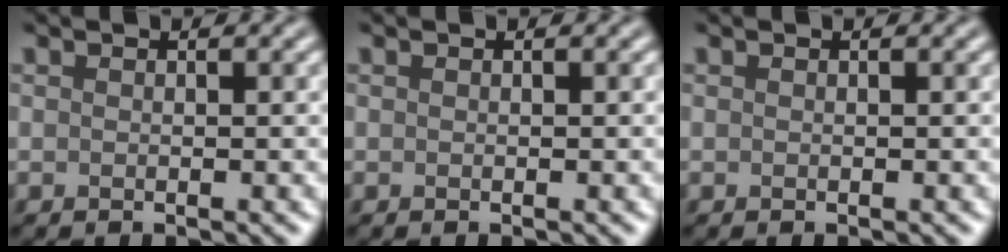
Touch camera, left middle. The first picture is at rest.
{"total": 0.0}
{"total": 0.0}